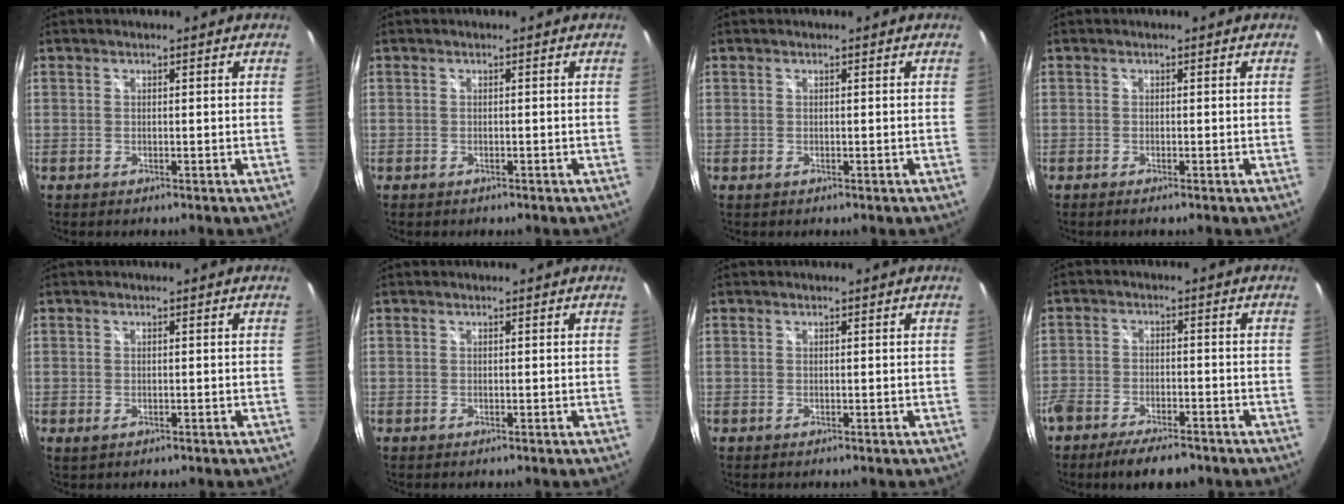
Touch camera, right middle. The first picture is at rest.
{"total": 0.6, "force": [-0.4, 0.4, 0.1], "torque": [-0.003, -0.003, -0.007]}
{"total": 0.0}
{"total": 0.7, "force": [-0.5, -0.1, 0.4], "torque": [-0.007, -0.002, -0.011]}
{"total": 1.1, "force": [-0.4, 0.7, 0.7], "torque": [-0.013, -0.004, -0.005]}
{"total": 0.0}
{"total": 0.0}
{"total": 9.6, "force": [-7.6, 3.1, 5.0], "torque": [-0.121, -0.021, -0.131]}